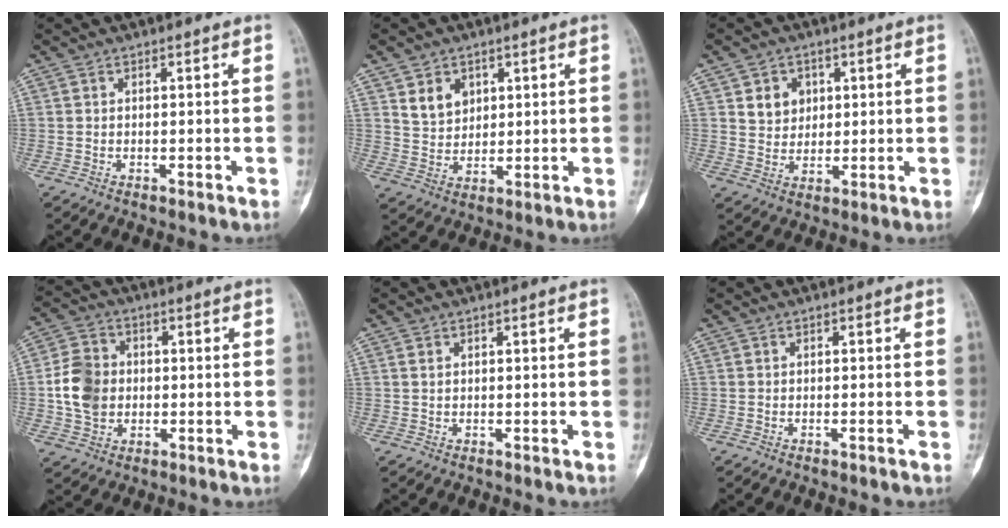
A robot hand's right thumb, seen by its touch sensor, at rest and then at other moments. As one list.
[{"total": 6.0, "force": [2.8, 4.6, 2.6], "torque": [-0.024, -0.020, 0.058]}, {"total": 5.9, "force": [2.1, 4.9, 2.4], "torque": [-0.012, -0.009, 0.039]}, {"total": 9.5, "force": [-0.3, 7.8, 5.5], "torque": [-0.087, 0.009, -0.009]}, {"total": 0.8, "force": [0.4, 0.4, 0.5], "torque": [-0.006, 0.001, 0.007]}, {"total": 0.7, "force": [-0.5, 0.0, 0.5], "torque": [-0.012, 0.003, -0.004]}]